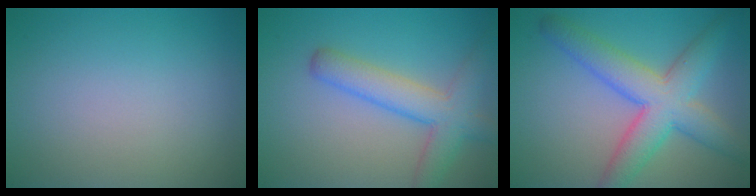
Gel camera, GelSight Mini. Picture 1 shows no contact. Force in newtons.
{"total": 5.0, "press": 5.0, "slide": 0.2}
{"total": 7.0, "press": 7.0, "slide": 0.1}